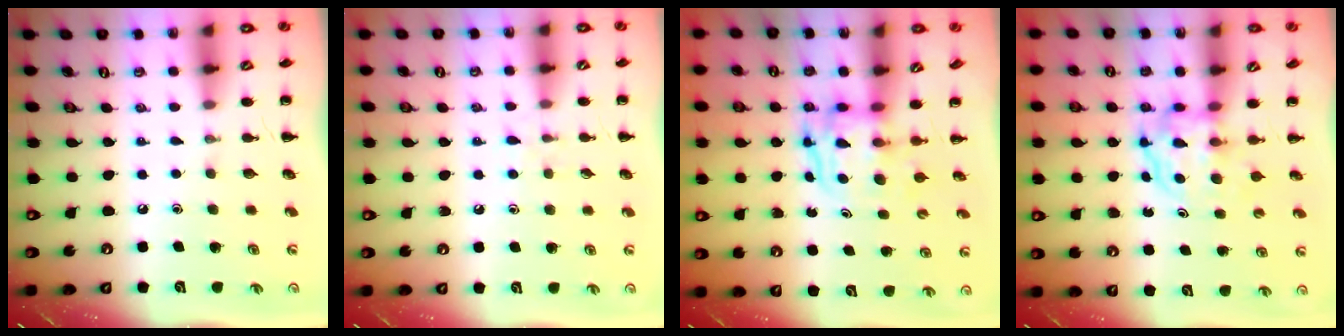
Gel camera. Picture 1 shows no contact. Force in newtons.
{"total": 5.2, "press": 5.0, "slide": 1.2}
{"total": 3.9, "press": 3.9, "slide": 0.4}
{"total": 3.9, "press": 3.9, "slide": 0.2}